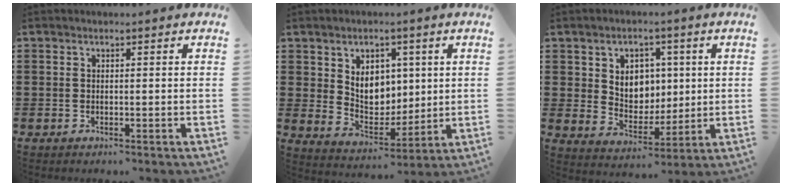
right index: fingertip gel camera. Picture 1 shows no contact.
{"total": 7.1, "force": [2.1, 5.5, 3.8], "torque": [-0.072, 0.002, 0.037]}
{"total": 6.0, "force": [1.8, 5.3, 2.1], "torque": [-0.051, 0.005, 0.029]}